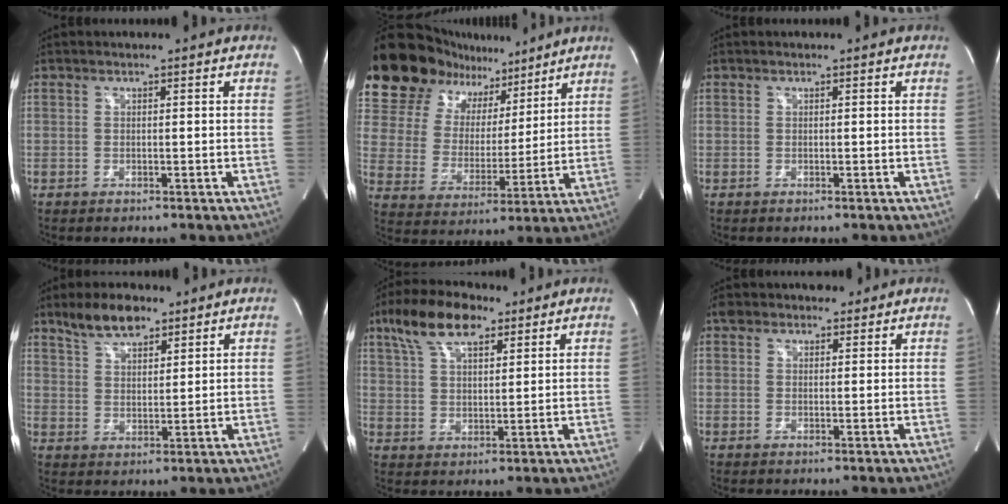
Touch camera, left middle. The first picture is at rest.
{"total": 19.9, "force": [15.6, 10.1, 7.2], "torque": [-0.143, 0.054, 0.262]}
{"total": 0.0}
{"total": 7.4, "force": [5.6, 2.7, 3.9], "torque": [-0.075, 0.008, 0.108]}
{"total": 10.5, "force": [6.7, 4.0, 7.0], "torque": [-0.139, 0.024, 0.125]}
{"total": 3.9, "force": [2.9, 2.3, 1.0], "torque": [-0.016, 0.020, 0.045]}